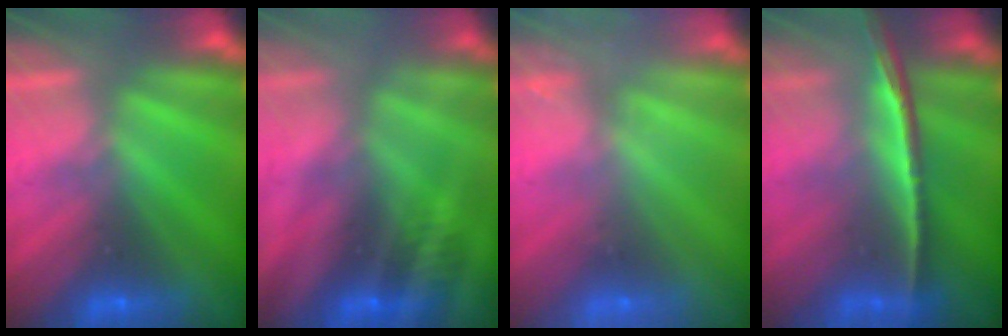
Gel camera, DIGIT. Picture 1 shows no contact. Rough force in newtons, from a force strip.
{"total": 3.3}
{"total": 2.7}
{"total": 1.3}